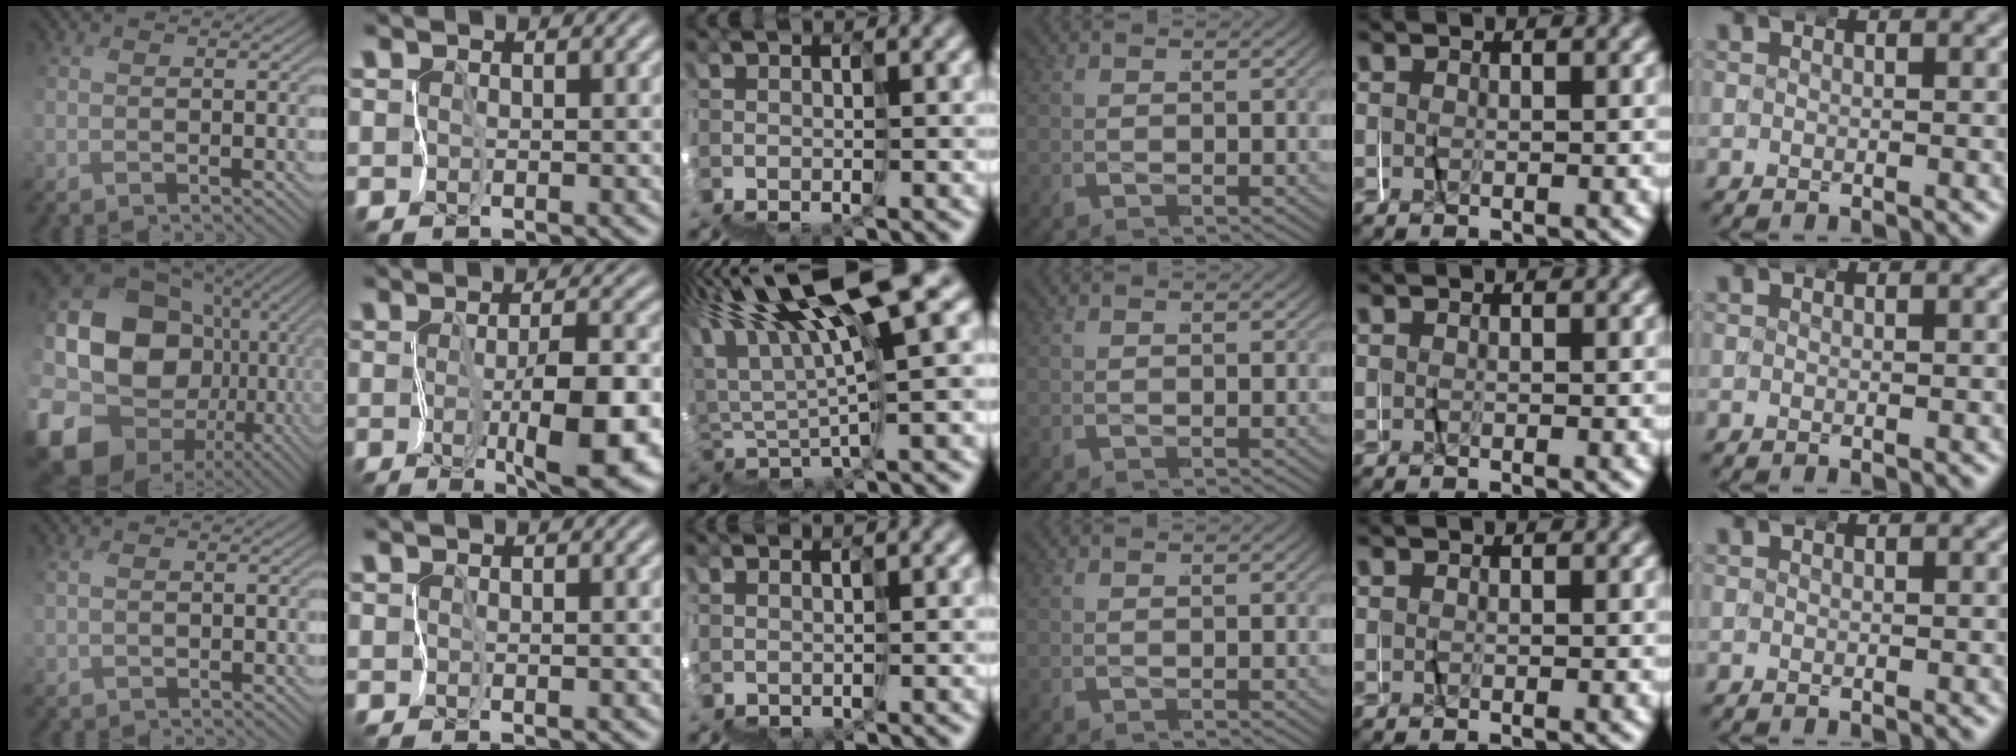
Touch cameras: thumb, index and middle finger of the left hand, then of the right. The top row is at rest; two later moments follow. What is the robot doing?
{"motion": "wrap", "object": "masking tape"}